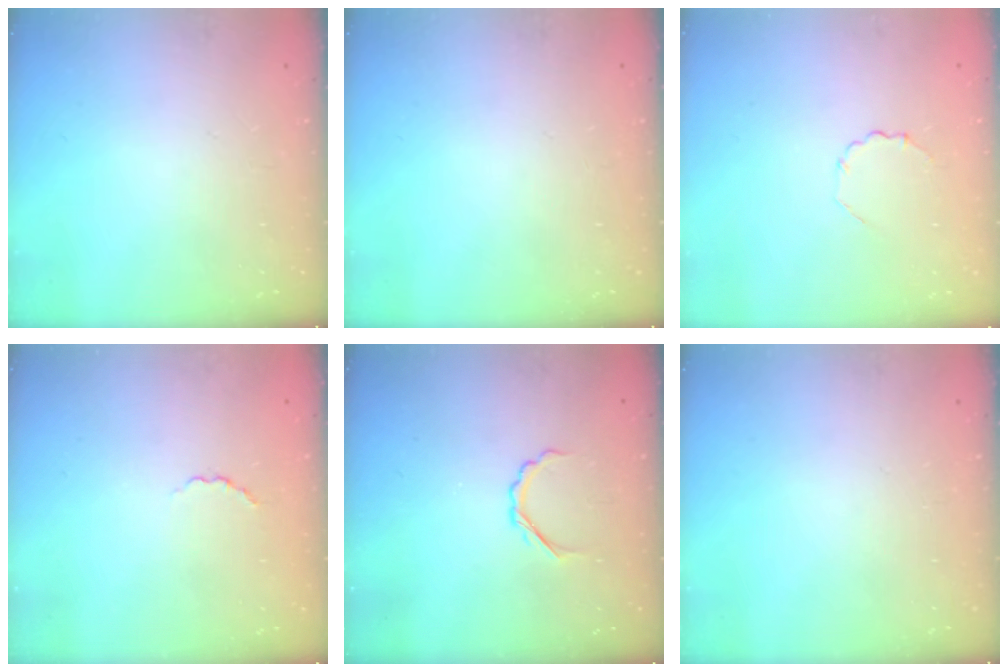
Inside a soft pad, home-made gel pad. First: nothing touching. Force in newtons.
{"total": 0.0}
{"total": 2.8, "press": 2.6, "slide": 1.1}
{"total": 2.2, "press": 2.0, "slide": 0.8}
{"total": 3.1, "press": 2.9, "slide": 1.1}
{"total": 0.0}